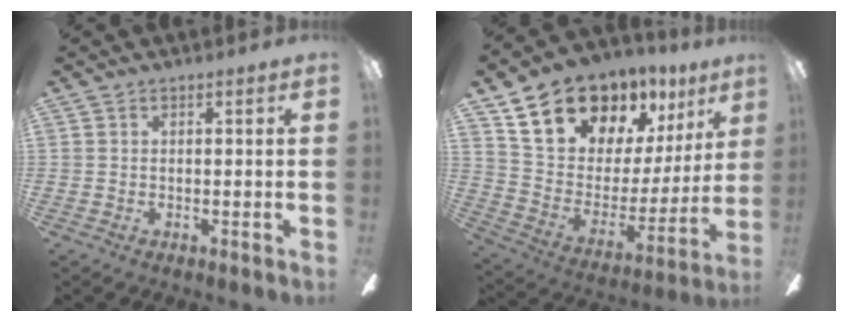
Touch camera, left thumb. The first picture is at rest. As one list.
[{"total": 19.1, "force": [14.4, 10.5, 6.9], "torque": [-0.126, -0.098, 0.277]}]